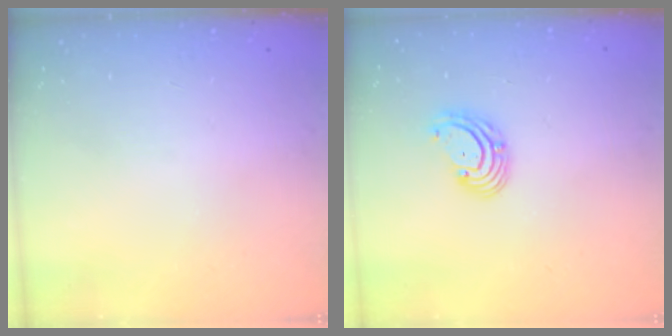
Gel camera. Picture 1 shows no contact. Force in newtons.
{"total": 2.7, "press": 2.7, "slide": 0.3}